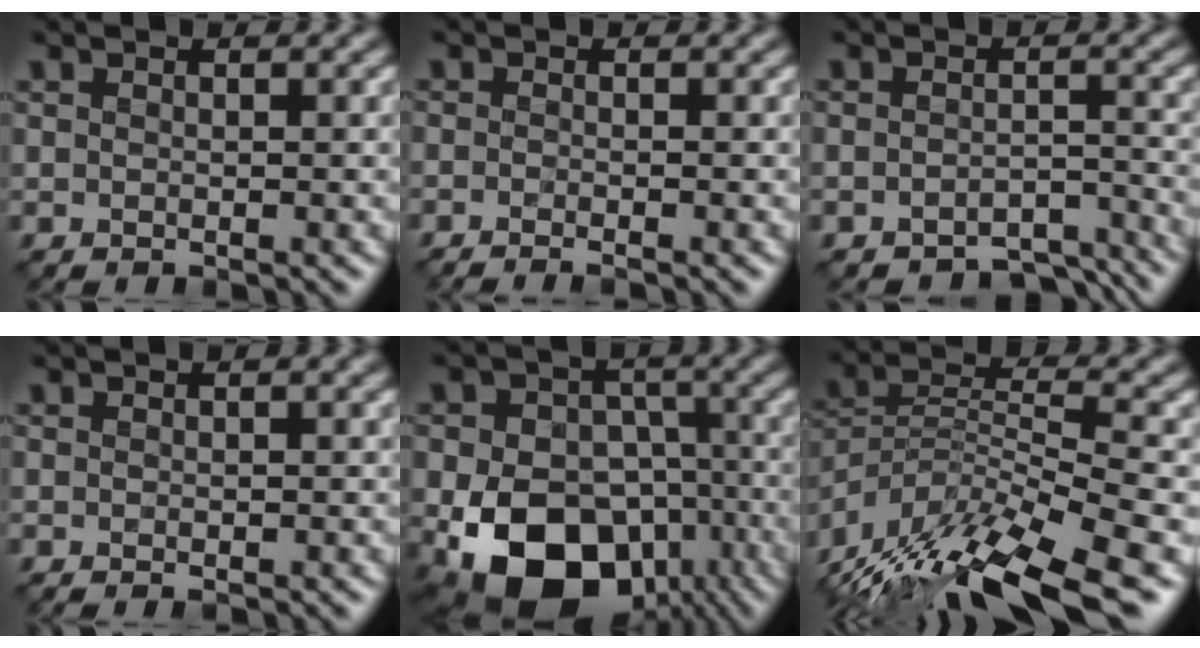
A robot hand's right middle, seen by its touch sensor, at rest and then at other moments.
{"total": 2.1, "force": [-1.3, 0.6, 1.6], "torque": [-0.015, -0.008, -0.029]}
{"total": 3.8, "force": [-3.4, 1.1, 1.3], "torque": [-0.016, -0.002, -0.047]}
{"total": 1.4, "force": [-0.5, 0.5, 1.2], "torque": [-0.018, -0.008, -0.005]}
{"total": 14.7, "force": [-5.8, 10.4, 8.6], "torque": [-0.146, -0.037, -0.091]}
{"total": 14.3, "force": [-10.4, 4.0, 9.1], "torque": [-0.187, 0.004, -0.171]}